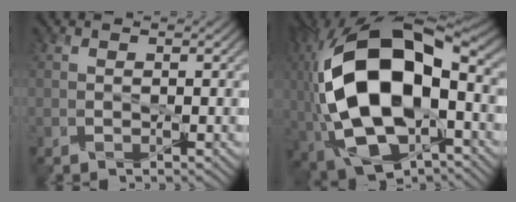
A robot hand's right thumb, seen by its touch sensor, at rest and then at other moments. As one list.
[{"total": 19.7, "force": [-1.2, 11.0, 16.3], "torque": [-0.349, -0.010, -0.015]}]